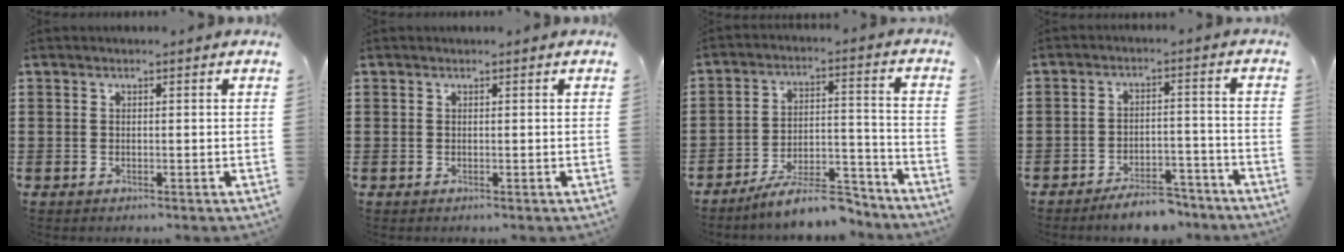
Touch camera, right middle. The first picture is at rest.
{"total": 0.0}
{"total": 9.9, "force": [-8.6, 1.8, 4.5], "torque": [-0.067, 0.027, -0.157]}
{"total": 5.3, "force": [-5.0, 0.9, 1.5], "torque": [-0.023, 0.006, -0.095]}